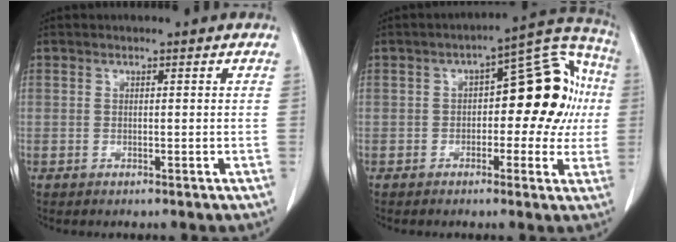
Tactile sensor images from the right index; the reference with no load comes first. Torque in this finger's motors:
{"motor_torque": [0.94, -0.06, 0.21, 0.08]}